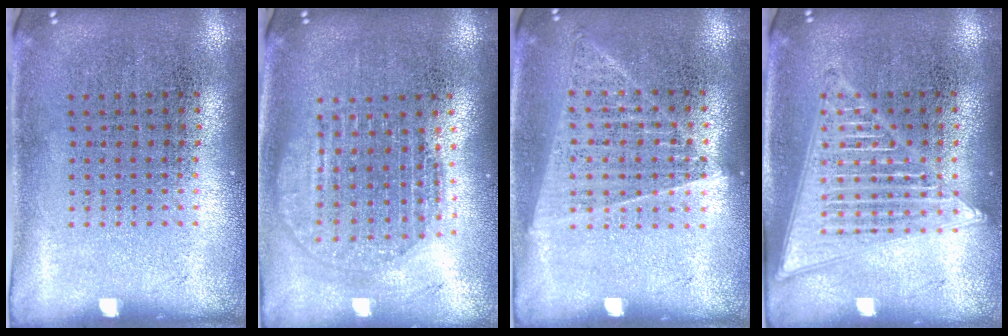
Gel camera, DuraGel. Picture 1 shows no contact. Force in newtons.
{"total": 1.9, "press": 1.5, "slide": 1.0}
{"total": 1.4, "press": 1.3, "slide": 0.3}
{"total": 2.7, "press": 2.7, "slide": 0.2}